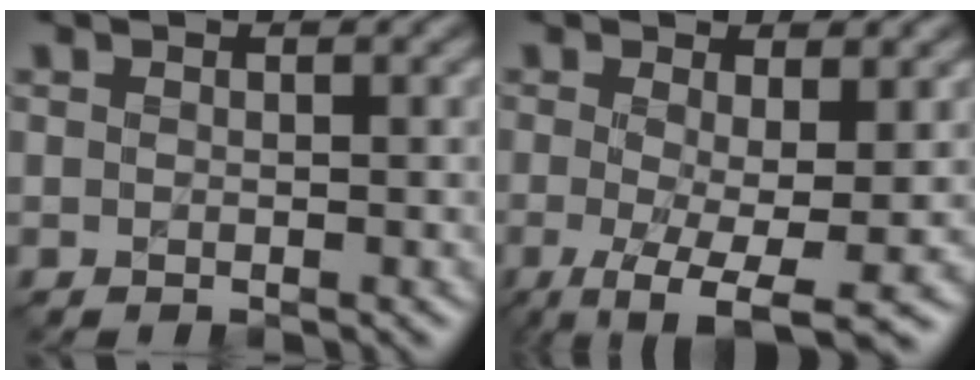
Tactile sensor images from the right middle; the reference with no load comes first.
{"total": 5.9, "force": [-1.2, 1.3, 5.6], "torque": [-0.100, -0.013, -0.017]}